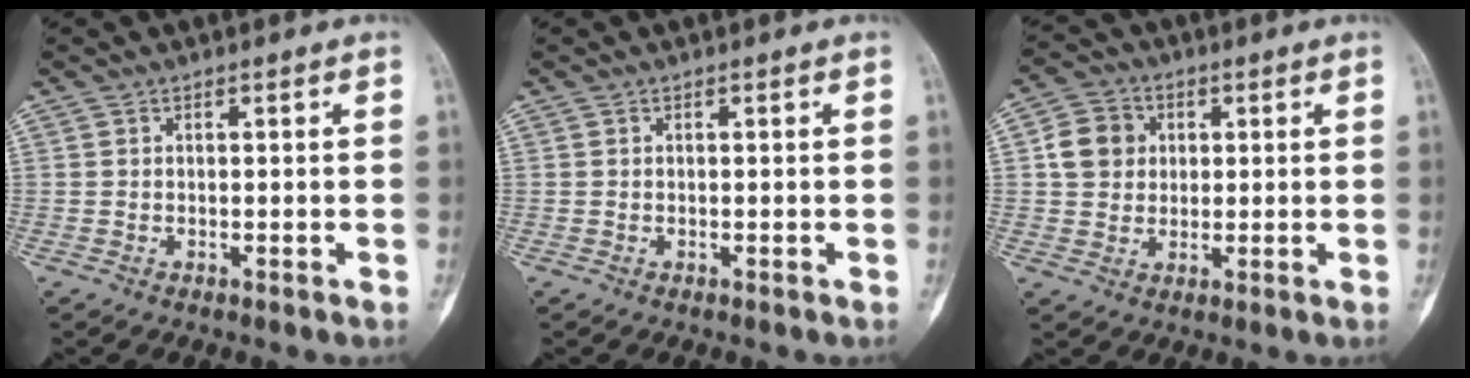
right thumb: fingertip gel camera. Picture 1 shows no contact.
{"total": 0.0}
{"total": 7.1, "force": [1.2, 6.3, 3.0], "torque": [-0.034, 0.004, 0.014]}